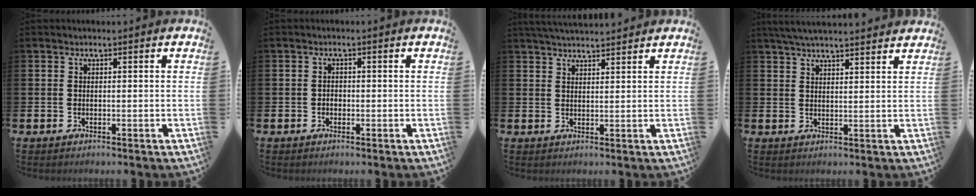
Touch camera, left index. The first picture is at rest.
{"total": 0.9, "force": [-0.4, 0.8, 0.3], "torque": [-0.003, 0.003, -0.010]}
{"total": 3.2, "force": [3.2, 0.2, 0.4], "torque": [-0.010, -0.014, 0.058]}
{"total": 4.3, "force": [4.1, 0.2, 1.1], "torque": [-0.035, -0.011, 0.077]}